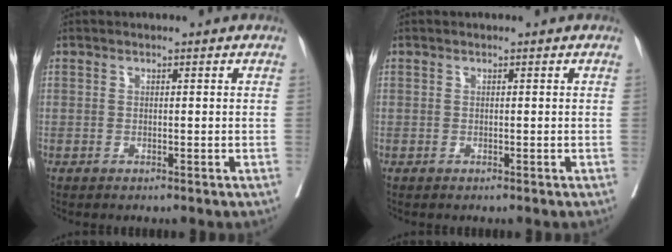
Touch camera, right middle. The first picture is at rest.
{"total": 0.0}